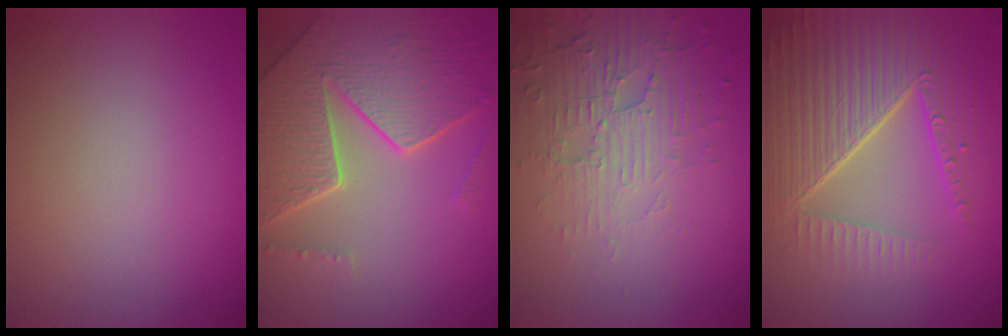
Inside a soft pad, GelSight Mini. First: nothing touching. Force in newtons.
{"total": 7.9, "press": 5.7, "slide": 5.4}
{"total": 5.7, "press": 3.7, "slide": 4.3}
{"total": 8.8, "press": 6.2, "slide": 6.2}